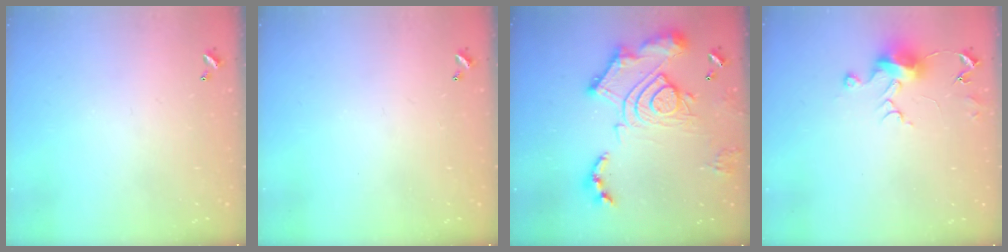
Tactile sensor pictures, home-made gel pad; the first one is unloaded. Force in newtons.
{"total": 0.0}
{"total": 21.5, "press": 21.4, "slide": 2.5}
{"total": 7.7, "press": 7.7, "slide": 0.4}